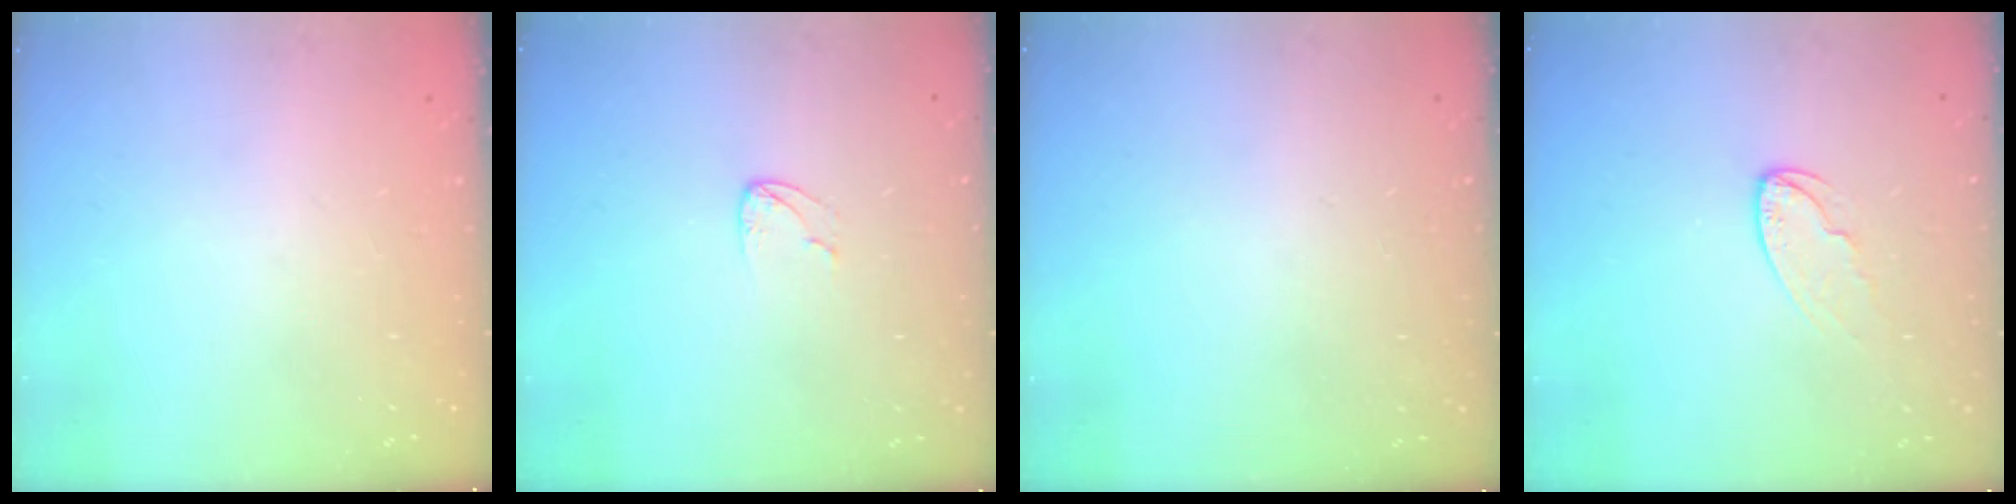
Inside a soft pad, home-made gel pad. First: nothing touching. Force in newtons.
{"total": 4.2, "press": 4.2, "slide": 0.4}
{"total": 0.0}
{"total": 6.0, "press": 6.0, "slide": 0.5}